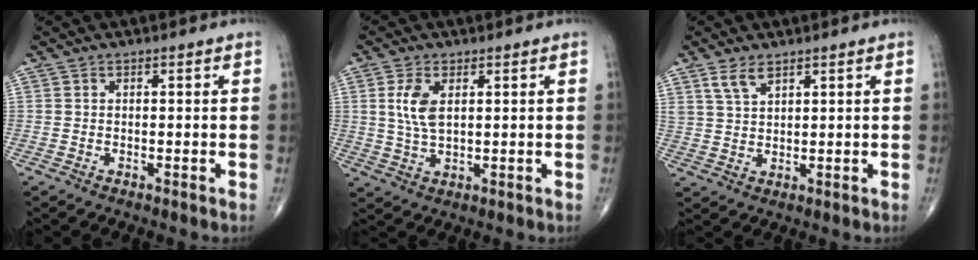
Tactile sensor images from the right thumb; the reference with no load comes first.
{"total": 5.8, "force": [1.6, 2.9, 4.8], "torque": [-0.103, -0.006, 0.036]}
{"total": 3.9, "force": [2.7, 1.6, 2.3], "torque": [-0.044, -0.010, 0.060]}